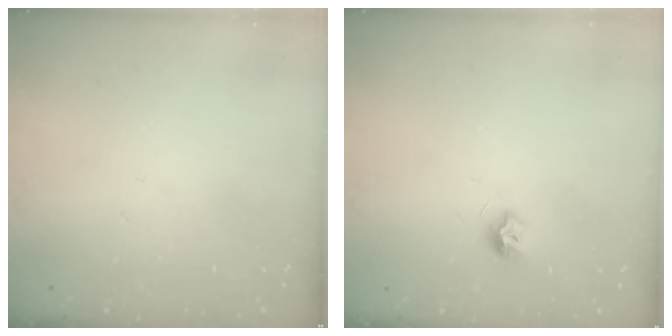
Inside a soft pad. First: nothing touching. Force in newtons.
{"total": 7.4, "press": 7.4, "slide": 0.6}